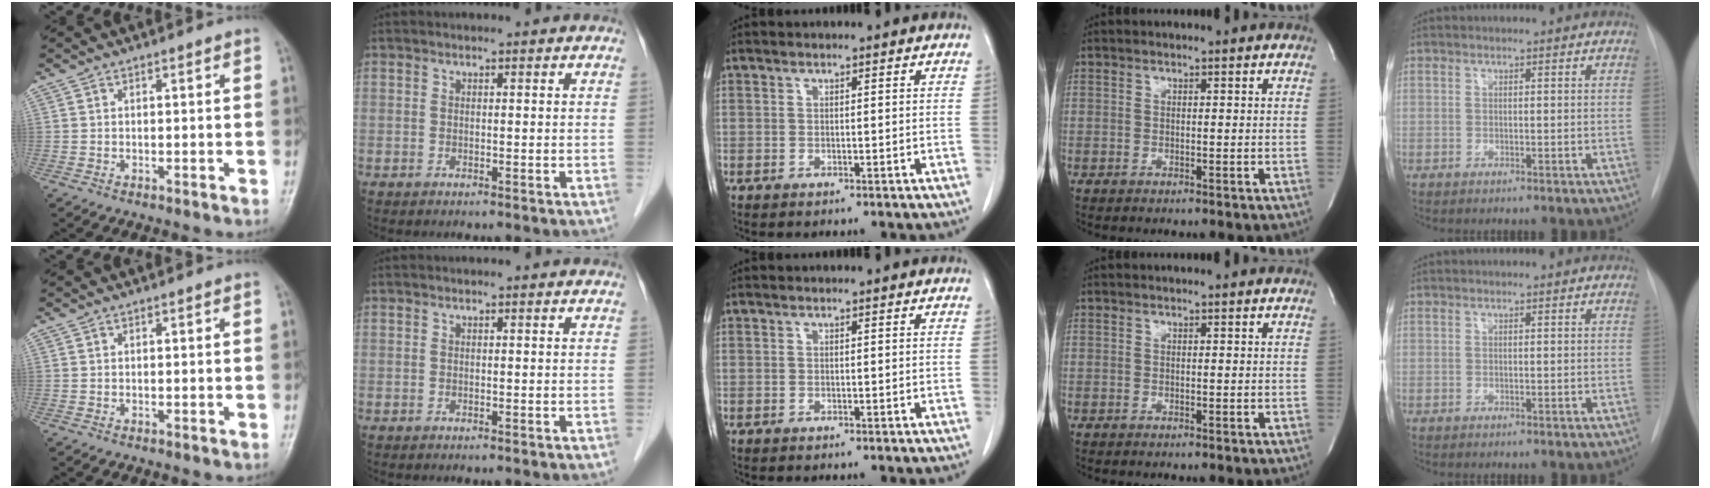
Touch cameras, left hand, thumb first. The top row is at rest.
{}